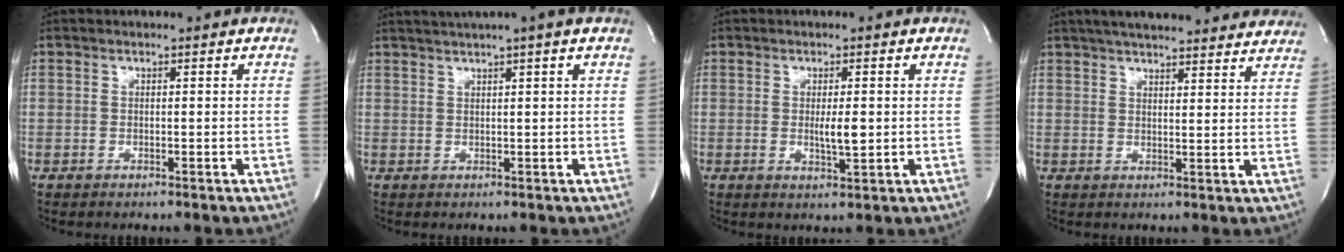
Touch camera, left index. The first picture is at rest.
{"total": 5.2, "force": [3.9, -1.4, 3.1], "torque": [-0.047, 0.020, 0.062]}
{"total": 3.1, "force": [0.0, 0.5, 3.1], "torque": [-0.055, -0.006, 0.002]}
{"total": 22.3, "force": [20.0, 4.0, 9.1], "torque": [-0.137, 0.021, 0.250]}